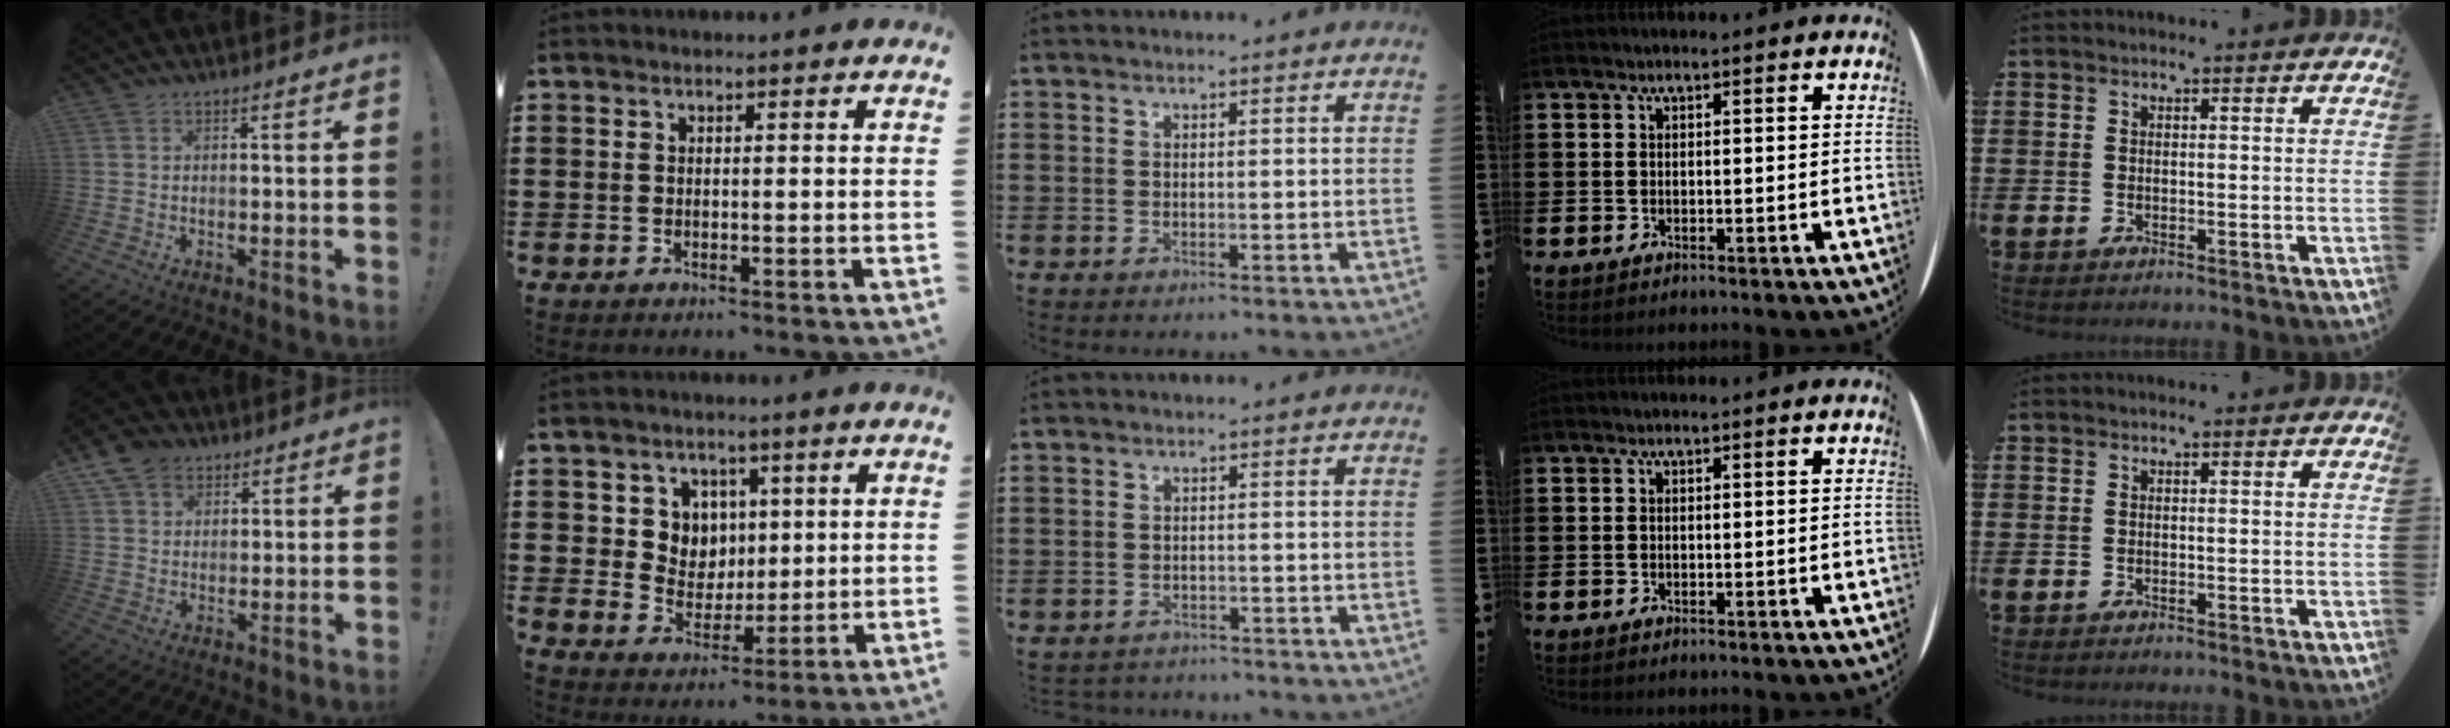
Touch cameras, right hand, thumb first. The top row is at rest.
{"thumb": {"total": 7.4, "force": [4.2, 5.4, 2.7], "torque": [-0.047, -0.014, 0.085]}, "index": {"total": 6.0, "force": [2.3, 5.4, 1.0], "torque": [-0.043, 0.008, 0.040]}, "middle": {"total": 2.1, "force": [-2.0, 0.5, -0.2], "torque": [-0.002, -0.002, -0.045]}}